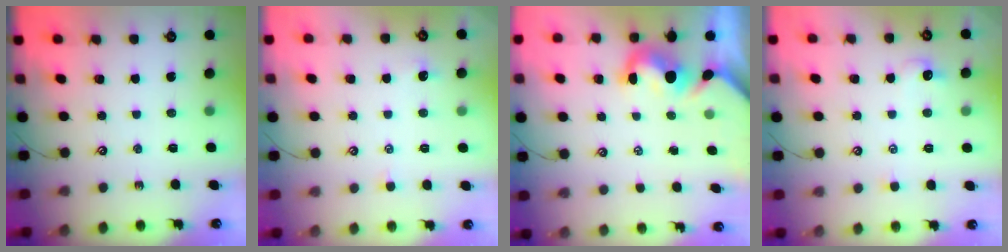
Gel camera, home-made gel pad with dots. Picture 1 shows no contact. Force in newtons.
{"total": 2.1, "press": 2.0, "slide": 0.4}
{"total": 1.7, "press": 1.4, "slide": 1.0}
{"total": 1.0, "press": 0.9, "slide": 0.6}